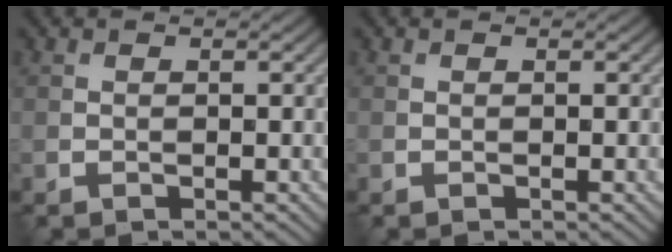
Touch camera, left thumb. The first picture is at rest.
{"total": 0.0}